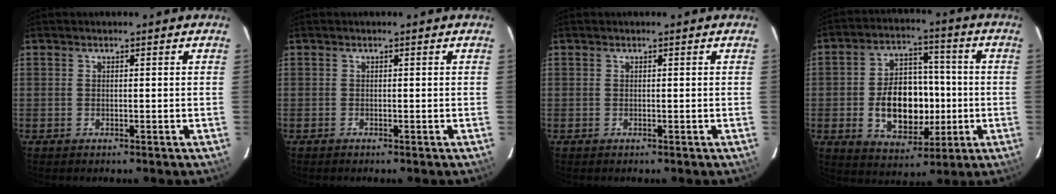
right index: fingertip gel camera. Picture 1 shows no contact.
{"total": 0.0}
{"total": 0.0}
{"total": 14.2, "force": [-2.2, 9.5, 10.3], "torque": [-0.197, 0.020, -0.015]}